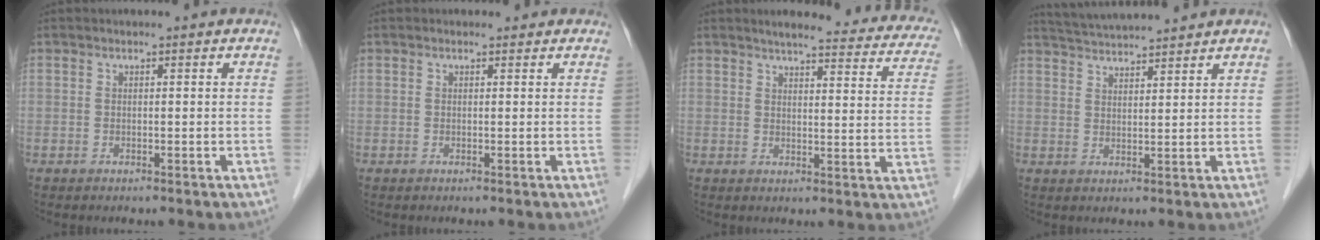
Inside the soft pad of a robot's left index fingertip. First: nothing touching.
{"total": 0.8, "force": [0.7, 0.5, 0.1], "torque": [-0.005, 0.003, 0.006]}
{"total": 19.8, "force": [17.5, 4.0, 8.5], "torque": [-0.091, -0.014, 0.189]}
{"total": 7.5, "force": [7.2, -0.6, 2.0], "torque": [-0.046, 0.028, 0.120]}